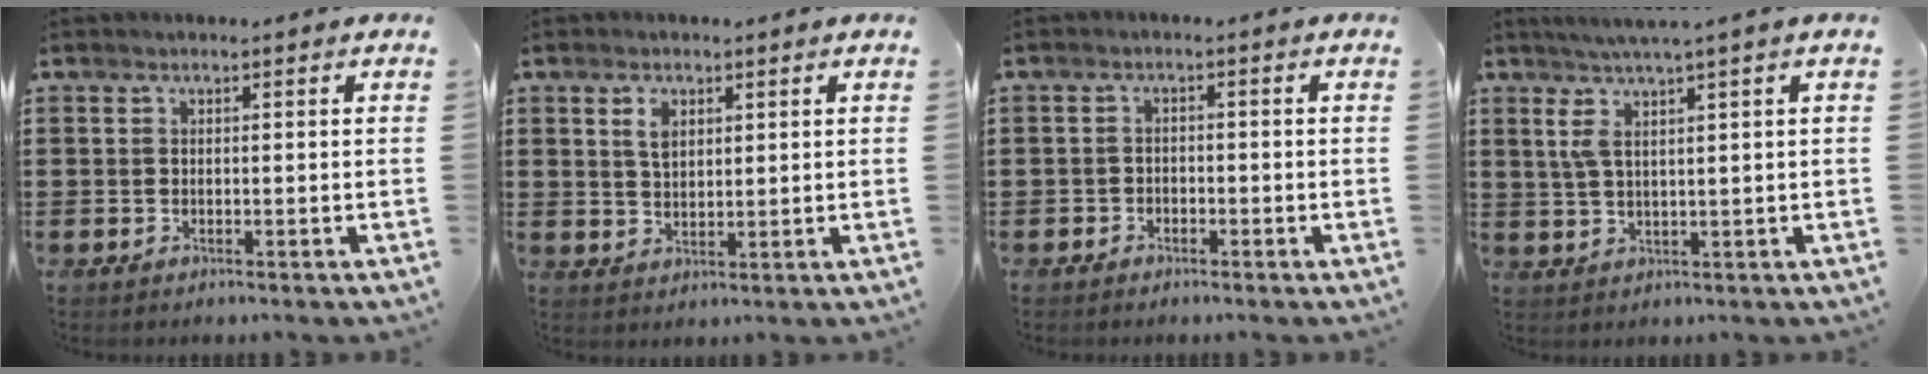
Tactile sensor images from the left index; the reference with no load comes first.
{"total": 3.2, "force": [1.5, 1.8, 2.1], "torque": [-0.040, 0.004, 0.026]}
{"total": 1.6, "force": [-1.5, 0.7, -0.1], "torque": [-0.006, 0.002, -0.035]}
{"total": 4.2, "force": [1.7, -0.2, 3.8], "torque": [-0.086, -0.005, 0.026]}